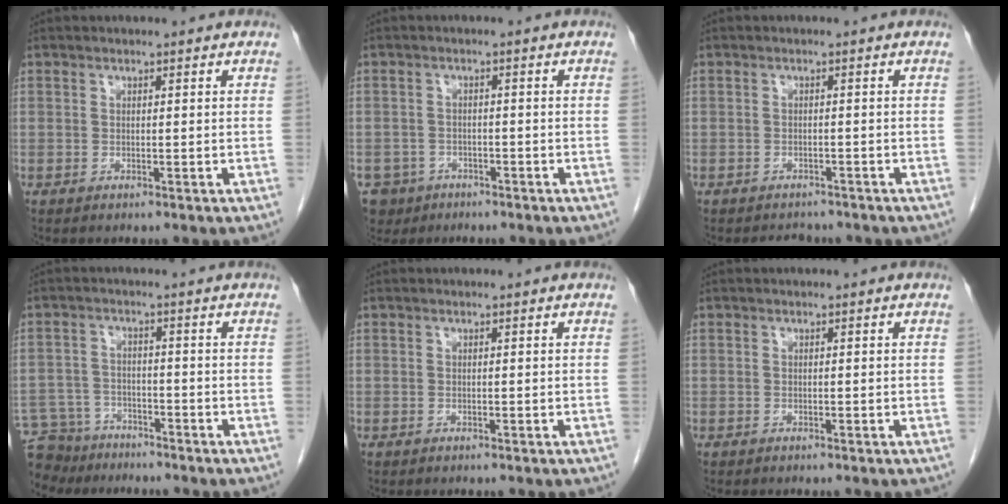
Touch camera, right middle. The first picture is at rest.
{"total": 5.7, "force": [-3.6, 4.4, 0.4], "torque": [-0.013, 0.006, -0.055]}
{"total": 3.2, "force": [-2.8, 1.4, 0.2], "torque": [-0.005, 0.000, -0.040]}
{"total": 9.2, "force": [-8.0, 4.4, 1.1], "torque": [-0.030, -0.002, -0.127]}
{"total": 0.0}
{"total": 0.0}